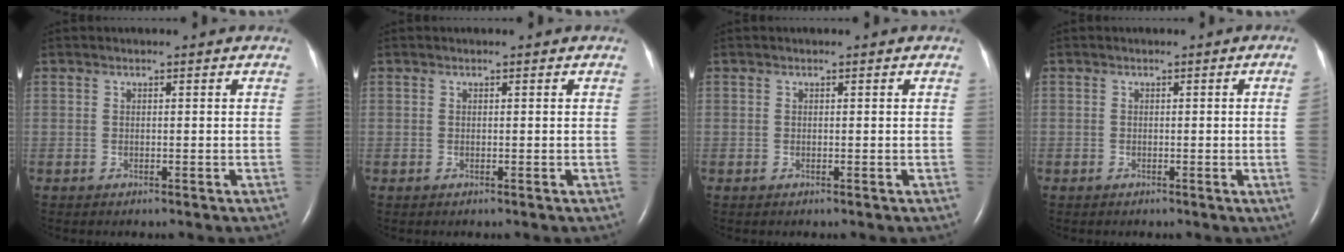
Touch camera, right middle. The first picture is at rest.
{"total": 0.0}
{"total": 0.0}
{"total": 2.2, "force": [-0.3, -0.9, 2.0], "torque": [-0.023, -0.002, -0.004]}